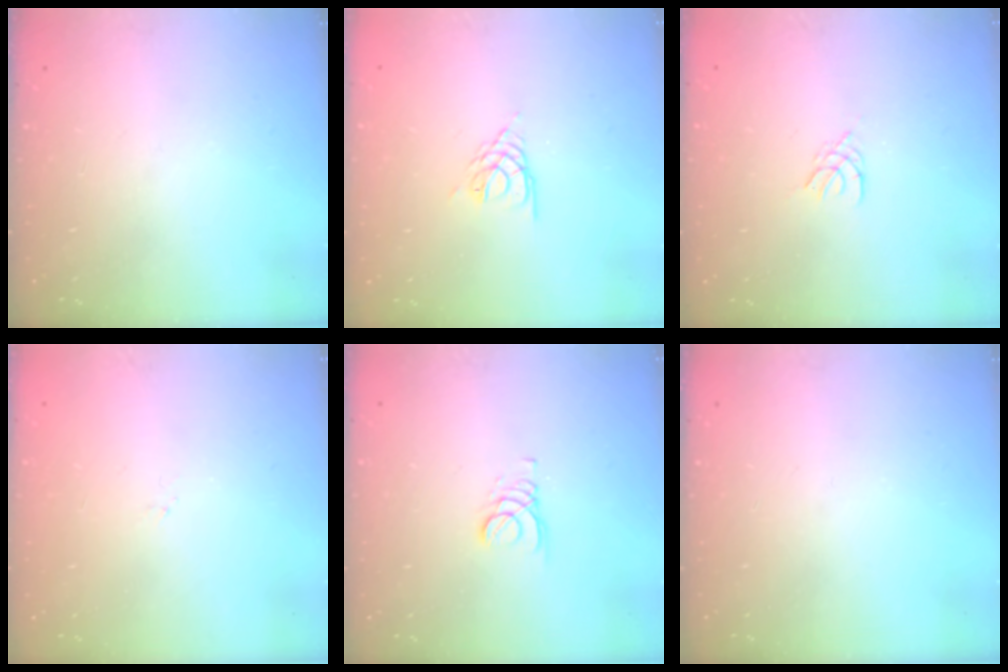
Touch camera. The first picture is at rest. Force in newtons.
{"total": 3.4, "press": 3.4, "slide": 0.6}
{"total": 2.1, "press": 2.0, "slide": 0.4}
{"total": 0.0}
{"total": 2.1, "press": 2.1, "slide": 0.1}
{"total": 0.0}